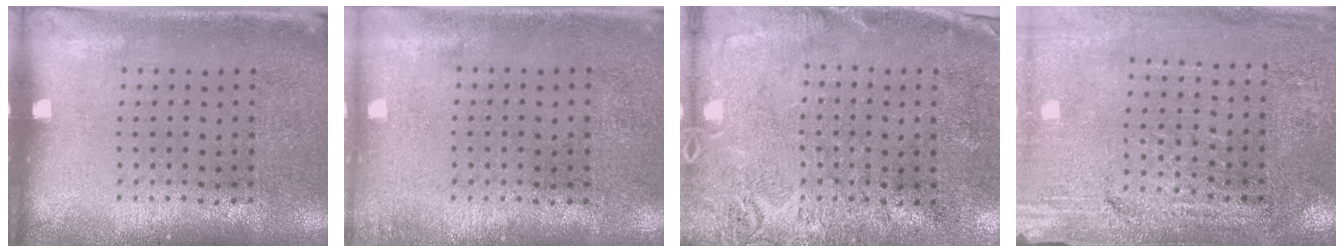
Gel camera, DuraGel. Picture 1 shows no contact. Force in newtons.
{"total": 0.5, "press": 0.5, "slide": 0.1}
{"total": 2.7, "press": 2.4, "slide": 1.3}
{"total": 3.1, "press": 3.0, "slide": 0.3}